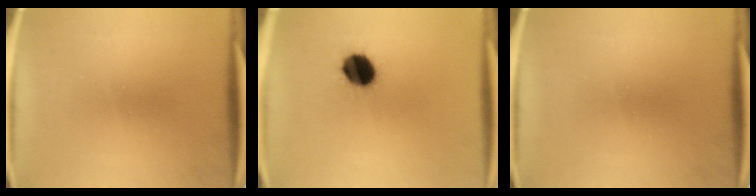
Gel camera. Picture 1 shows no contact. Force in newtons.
{"total": 9.6}
{"total": 0.0}